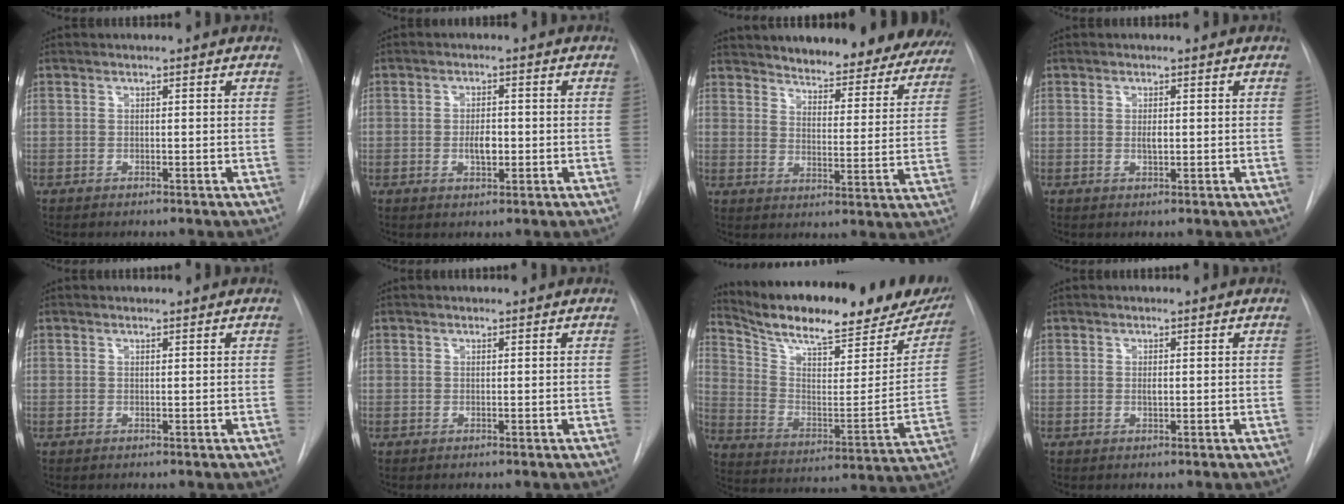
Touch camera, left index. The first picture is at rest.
{"total": 3.2, "force": [-0.5, 1.4, 2.8], "torque": [-0.046, 0.002, -0.006]}
{"total": 21.9, "force": [19.2, 4.9, 9.5], "torque": [-0.109, -0.038, 0.228]}
{"total": 1.4, "force": [0.1, 0.5, 1.3], "torque": [-0.025, -0.001, 0.002]}
{"total": 0.0}
{"total": 0.0}
{"total": 28.3, "force": [23.3, 6.0, 14.9], "torque": [-0.233, -0.041, 0.322]}
{"total": 0.8, "force": [0.1, 0.3, 0.7], "torque": [-0.015, -0.001, 0.002]}